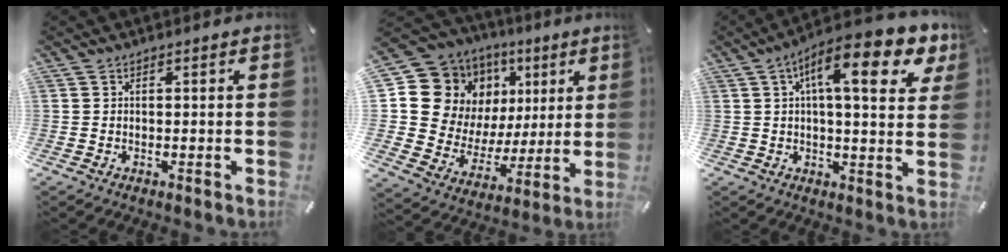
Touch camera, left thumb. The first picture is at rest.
{"total": 14.9, "force": [6.3, 12.7, 4.7], "torque": [-0.080, -0.050, 0.133]}
{"total": 16.0, "force": [7.6, 4.7, 13.3], "torque": [-0.207, -0.028, 0.117]}